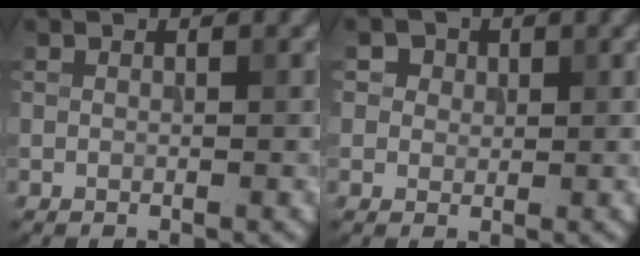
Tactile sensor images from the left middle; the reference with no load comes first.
{"total": 3.3, "force": [1.9, 2.4, 1.3], "torque": [-0.026, 0.006, 0.020]}